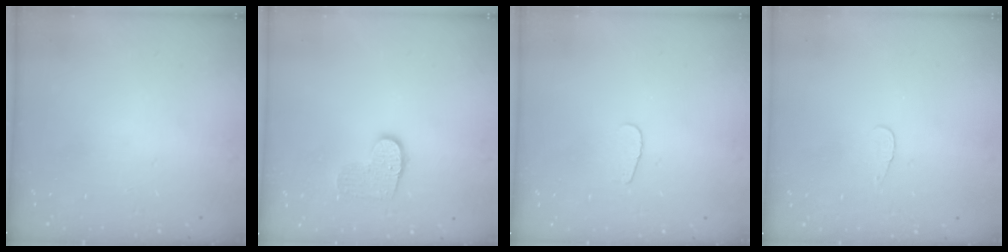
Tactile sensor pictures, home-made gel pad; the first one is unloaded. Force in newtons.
{"total": 8.3, "press": 8.3, "slide": 0.3}
{"total": 3.3, "press": 3.3, "slide": 0.4}
{"total": 3.4, "press": 3.4, "slide": 0.4}